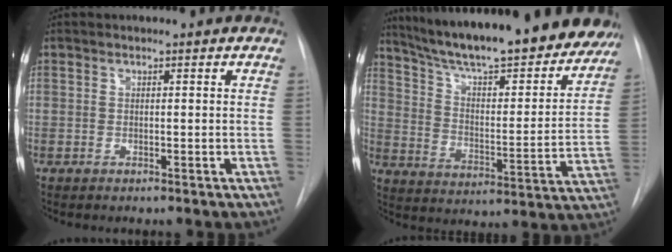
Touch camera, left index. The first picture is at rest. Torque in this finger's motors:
{"motor_torque": [0.19, -0.71, 1.02, 0.21]}